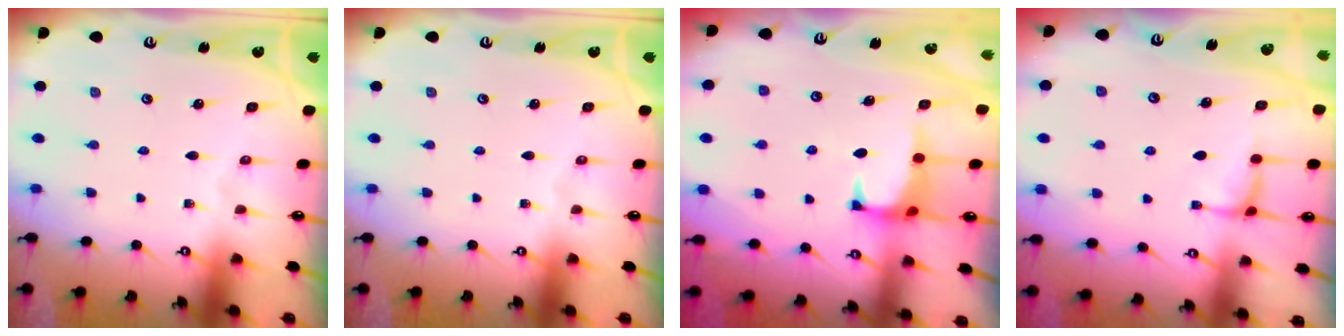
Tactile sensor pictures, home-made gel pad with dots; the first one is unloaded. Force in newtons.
{"total": 0.0}
{"total": 0.8, "press": 0.6, "slide": 0.5}
{"total": 0.8, "press": 0.3, "slide": 0.7}